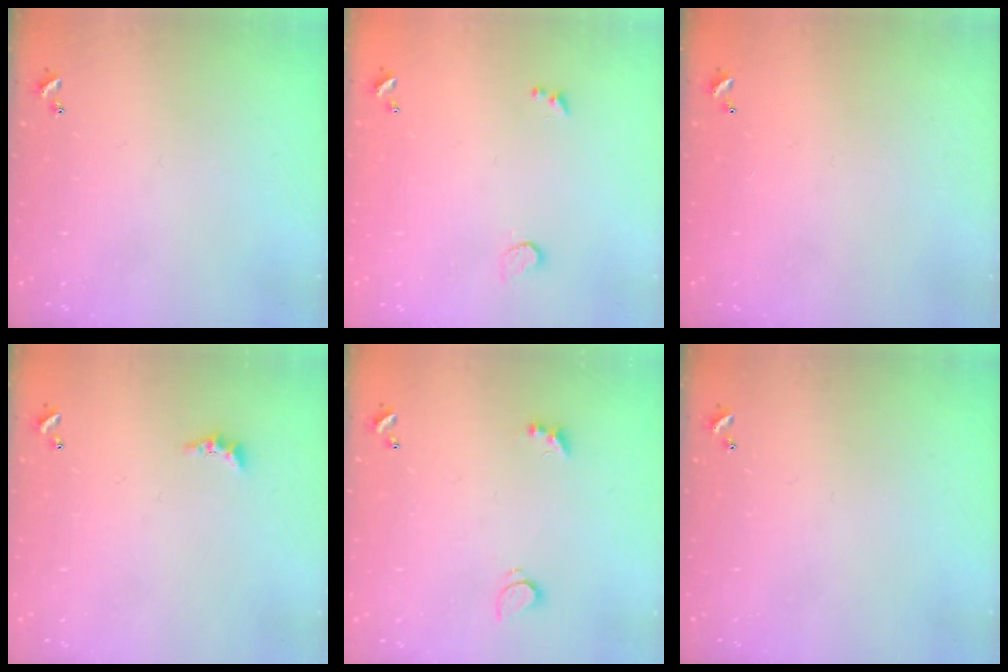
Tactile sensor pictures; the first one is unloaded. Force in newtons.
{"total": 1.0, "press": 0.7, "slide": 0.7}
{"total": 2.8, "press": 2.8, "slide": 0.1}
{"total": 2.2, "press": 2.2, "slide": 0.6}
{"total": 3.0, "press": 2.7, "slide": 1.1}
{"total": 0.0}